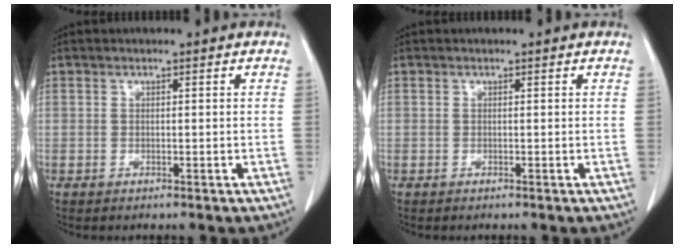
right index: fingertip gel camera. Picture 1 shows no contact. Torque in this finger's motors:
{"motor_torque": [-0.04, -0.03, 0.01, 0.01]}